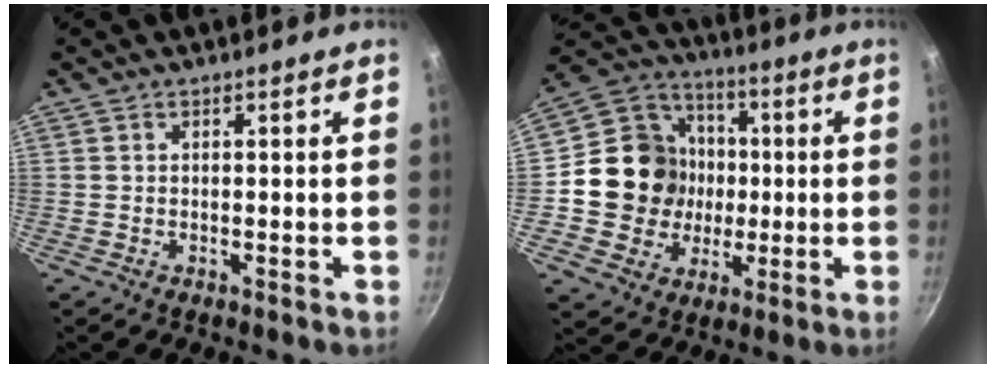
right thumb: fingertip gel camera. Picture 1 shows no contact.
{"total": 16.6, "force": [-0.3, 15.4, 6.3], "torque": [-0.078, 0.027, -0.009]}